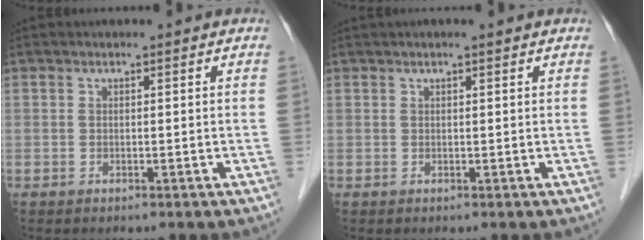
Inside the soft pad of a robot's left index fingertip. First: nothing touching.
{"total": 1.4, "force": [1.0, -0.1, 1.0], "torque": [-0.013, 0.016, 0.016]}